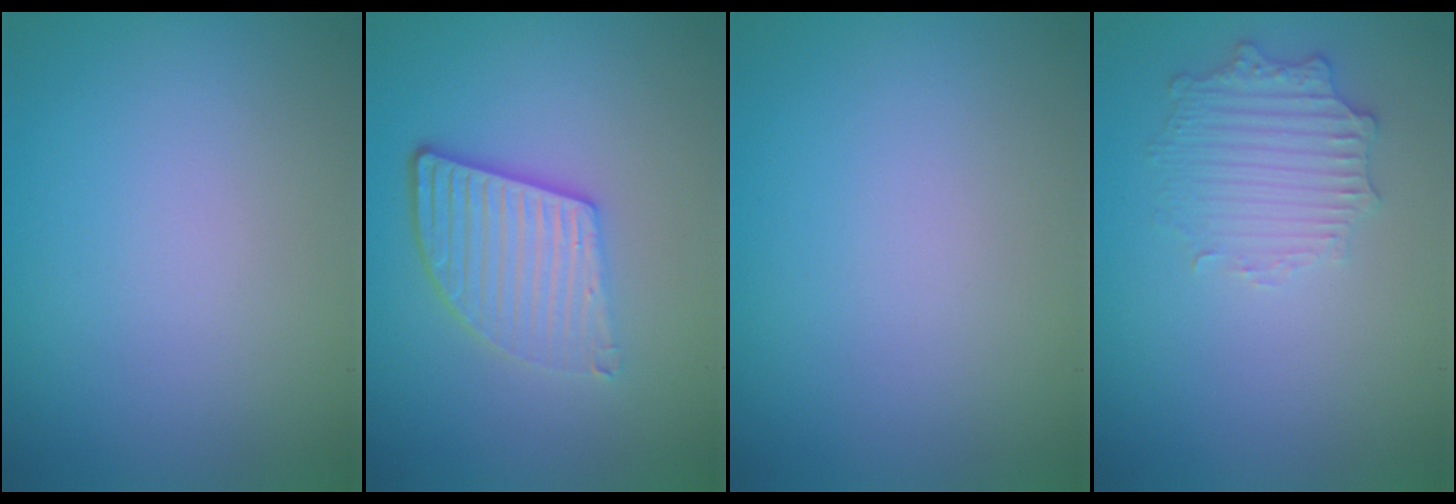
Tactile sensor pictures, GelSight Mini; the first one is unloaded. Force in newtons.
{"total": 4.7, "press": 3.6, "slide": 3.1}
{"total": 0.0}
{"total": 2.6, "press": 2.5, "slide": 0.7}